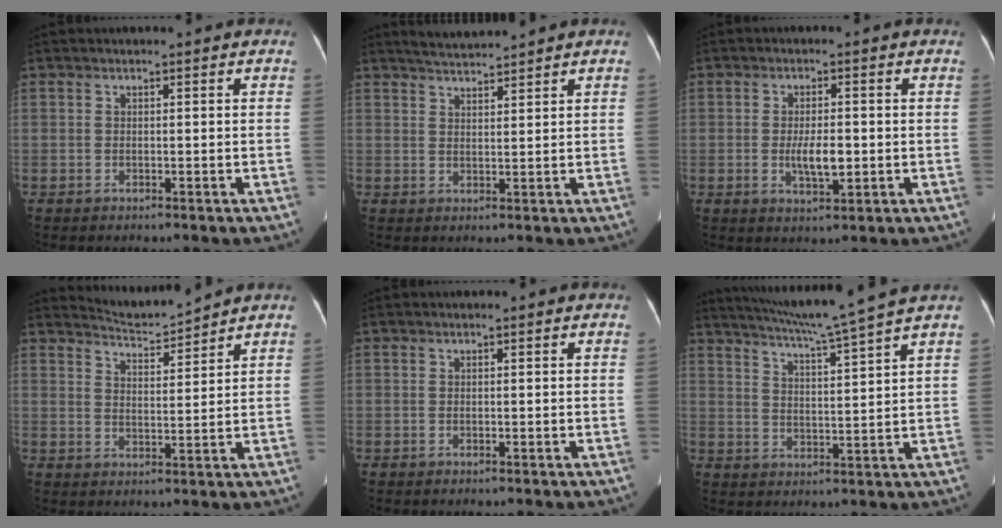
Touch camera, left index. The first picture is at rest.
{"total": 3.4, "force": [3.3, -0.5, 0.6], "torque": [-0.014, 0.011, 0.064]}
{"total": 4.7, "force": [-0.7, 1.5, 4.4], "torque": [-0.083, -0.004, -0.010]}
{"total": 5.0, "force": [4.9, -1.0, -0.4], "torque": [-0.004, -0.007, 0.091]}
{"total": 0.0}
{"total": 12.2, "force": [10.5, -2.5, 5.8], "torque": [-0.104, -0.012, 0.158]}